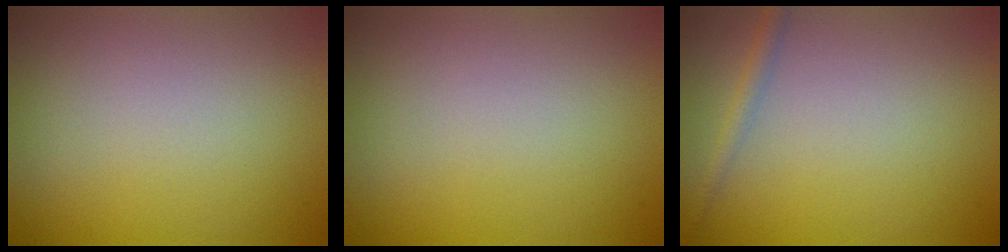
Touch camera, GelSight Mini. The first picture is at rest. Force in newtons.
{"total": 0.0}
{"total": 1.3, "press": 1.3, "slide": 0.0}